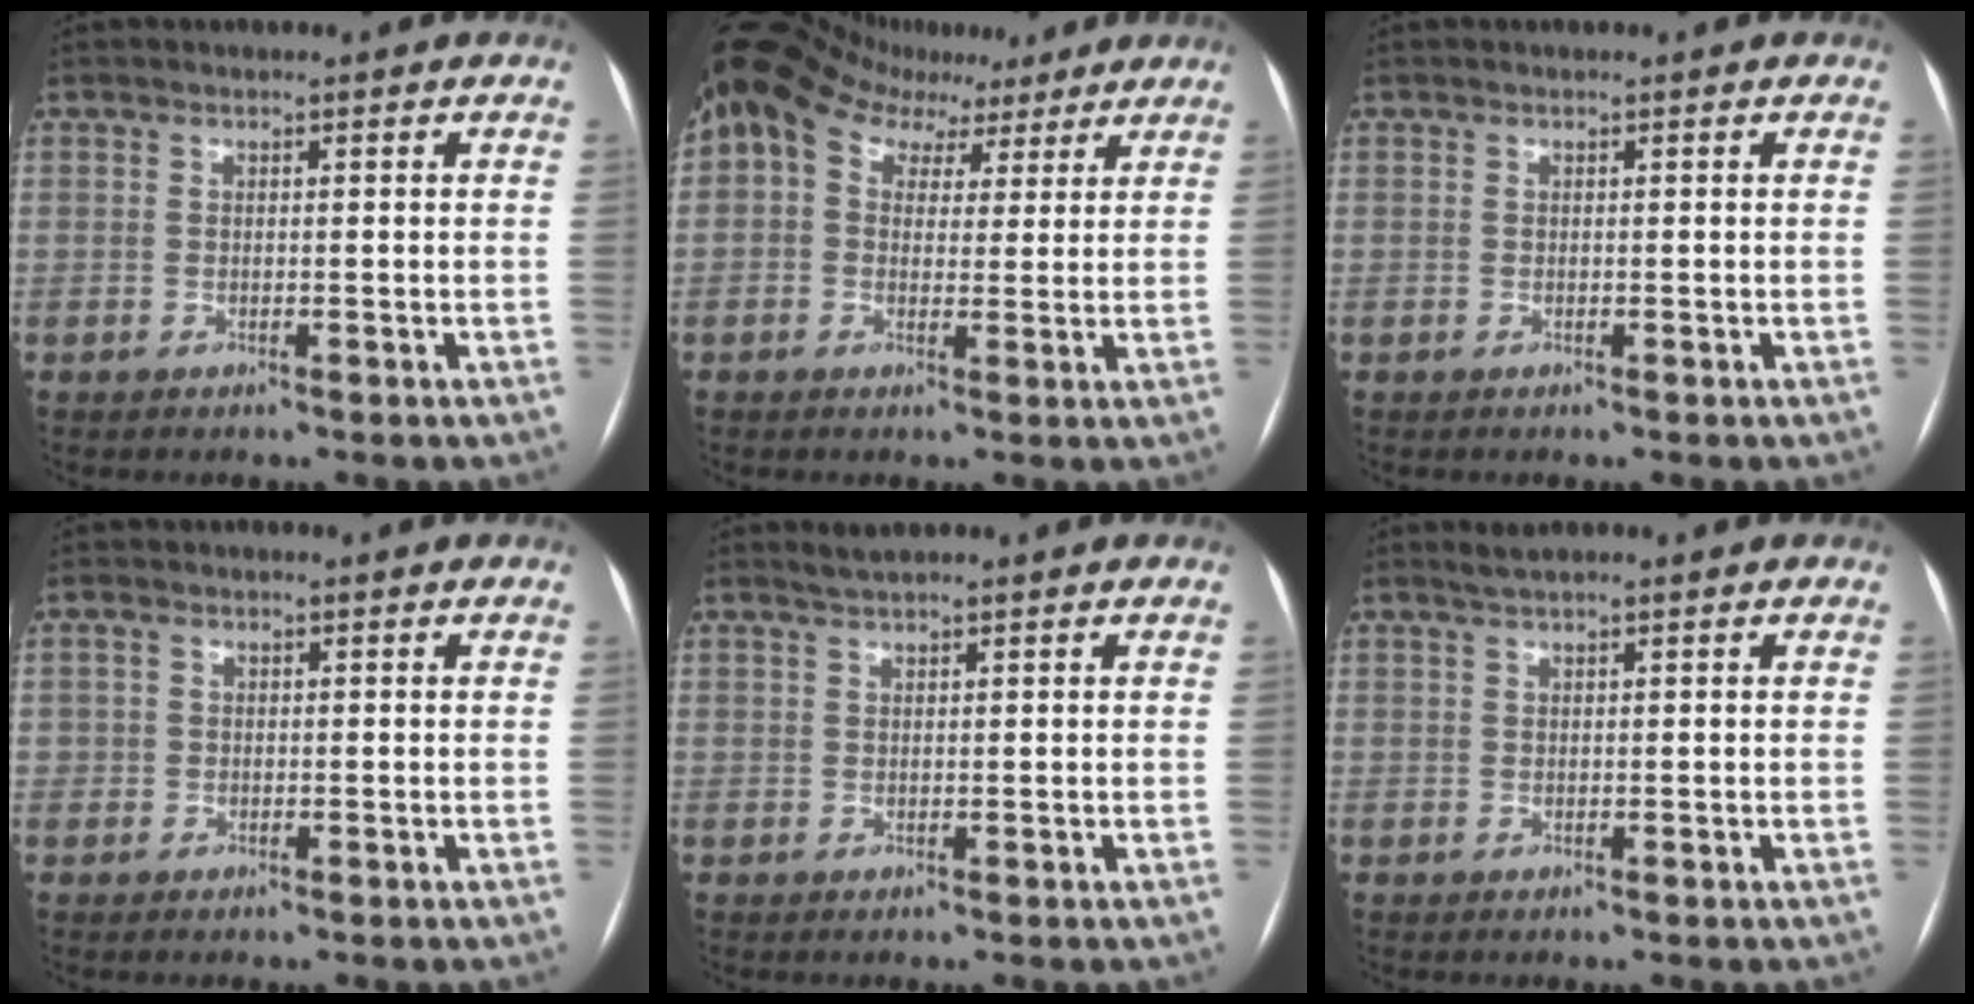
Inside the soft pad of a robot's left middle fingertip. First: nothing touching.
{"total": 10.1, "force": [5.9, 6.5, 5.0], "torque": [-0.084, 0.063, 0.094]}
{"total": 0.0}
{"total": 1.3, "force": [-0.3, 1.2, 0.2], "torque": [0.001, 0.005, -0.007]}
{"total": 1.5, "force": [1.2, 0.1, 0.8], "torque": [-0.020, 0.010, 0.025]}
{"total": 1.4, "force": [1.0, -0.1, 1.1], "torque": [-0.026, 0.015, 0.020]}